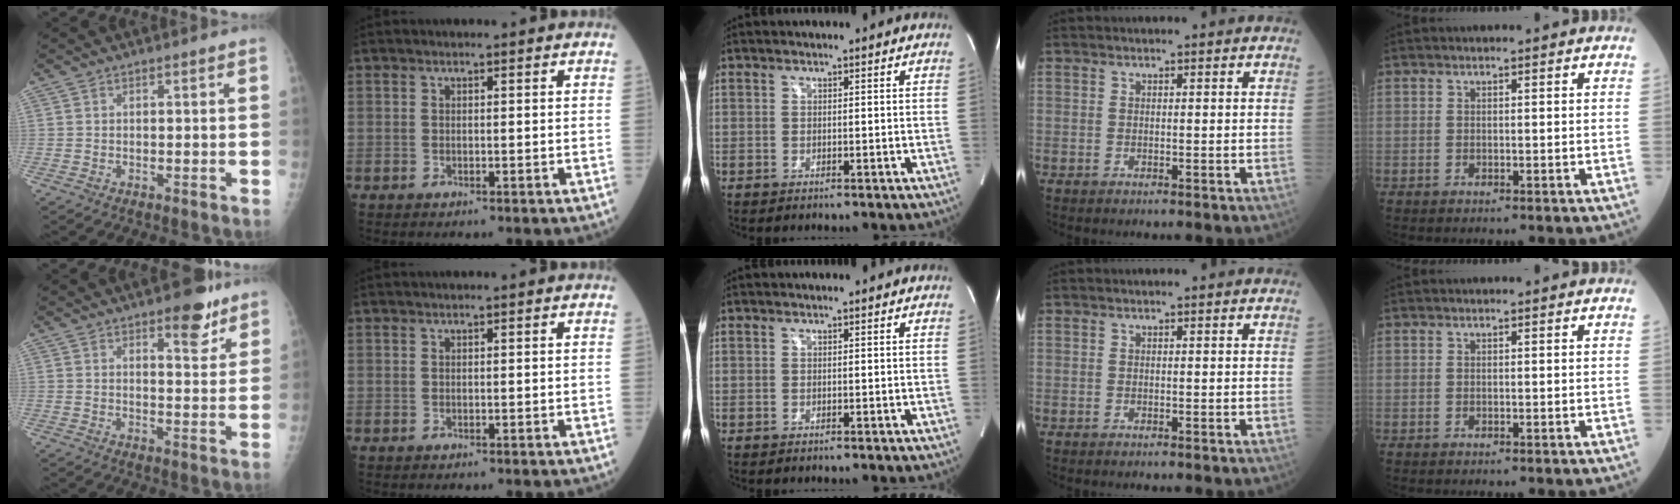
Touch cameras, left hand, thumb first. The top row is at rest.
{"thumb": {"total": 7.3, "force": [4.8, 2.8, 4.7], "torque": [-0.041, -0.028, 0.063]}}